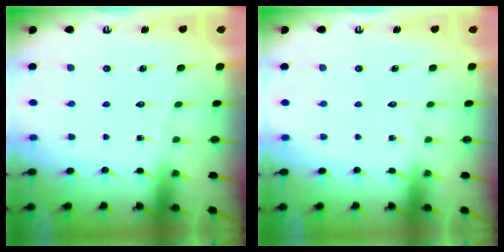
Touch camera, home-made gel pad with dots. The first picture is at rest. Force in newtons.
{"total": 0.0}